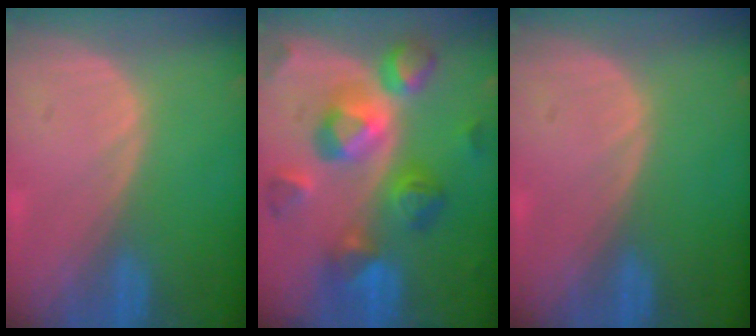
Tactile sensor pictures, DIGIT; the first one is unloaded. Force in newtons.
{"total": 11.2, "press": 11.2, "slide": 1.1}
{"total": 0.0}